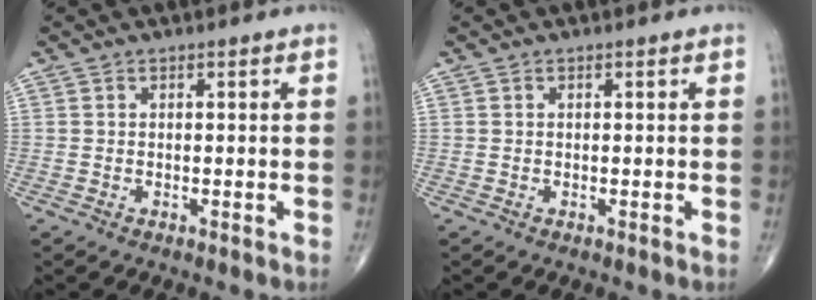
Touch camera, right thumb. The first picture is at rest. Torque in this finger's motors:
{"motor_torque": [0.16, 0.02, 0.19, -0.05, 0.03]}